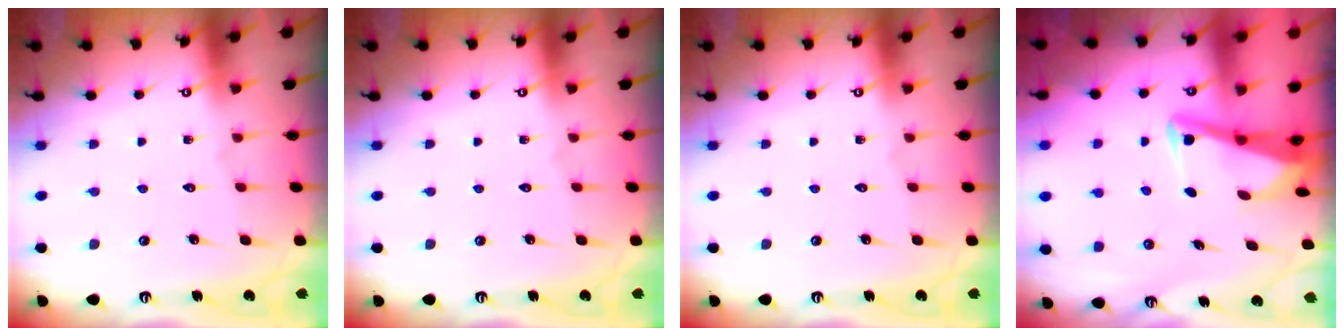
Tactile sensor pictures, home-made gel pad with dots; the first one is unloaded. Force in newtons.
{"total": 0.0}
{"total": 0.0}
{"total": 3.8, "press": 3.7, "slide": 1.1}